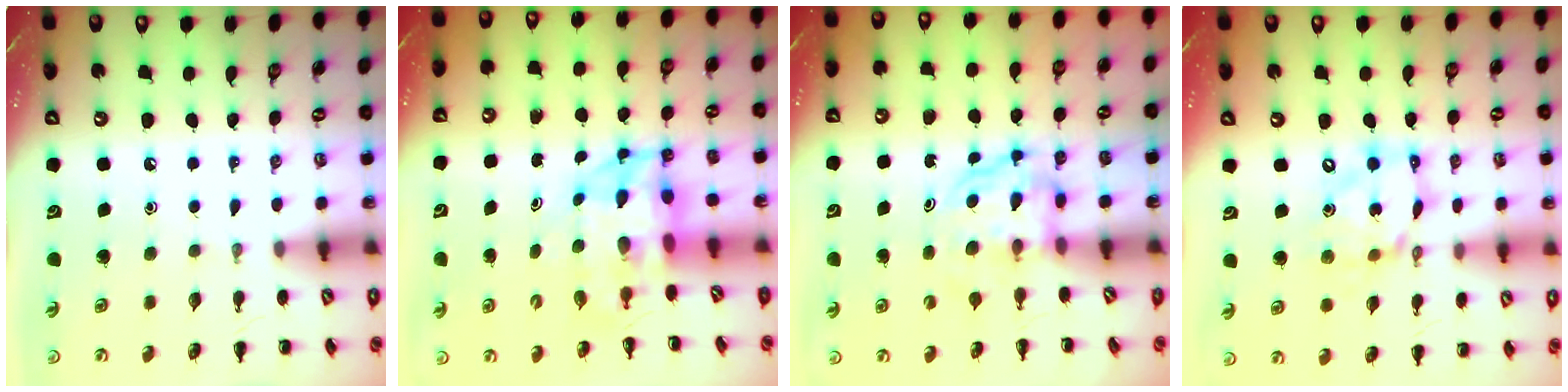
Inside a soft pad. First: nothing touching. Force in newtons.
{"total": 4.4, "press": 4.2, "slide": 1.3}
{"total": 3.9, "press": 3.9, "slide": 0.2}
{"total": 13.6, "press": 13.2, "slide": 3.4}